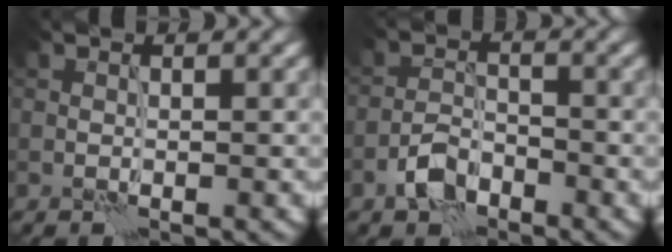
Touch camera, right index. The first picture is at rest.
{"total": 3.0, "force": [-2.1, 1.6, 1.6], "torque": [-0.027, 0.007, -0.047]}